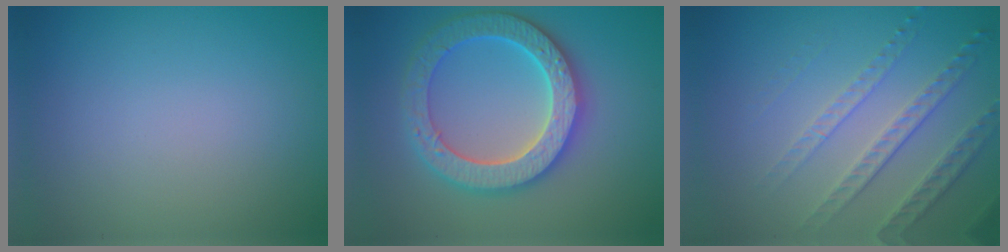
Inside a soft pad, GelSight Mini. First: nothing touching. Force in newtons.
{"total": 6.4, "press": 6.3, "slide": 1.4}
{"total": 3.6, "press": 3.2, "slide": 1.5}